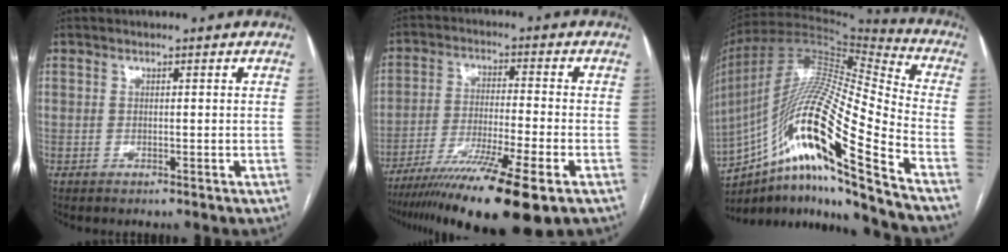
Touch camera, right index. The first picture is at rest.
{"total": 16.9, "force": [-11.6, 0.1, 12.3], "torque": [-0.195, -0.042, -0.193]}
{"total": 25.8, "force": [-13.9, 1.1, 21.7], "torque": [-0.402, -0.012, -0.248]}